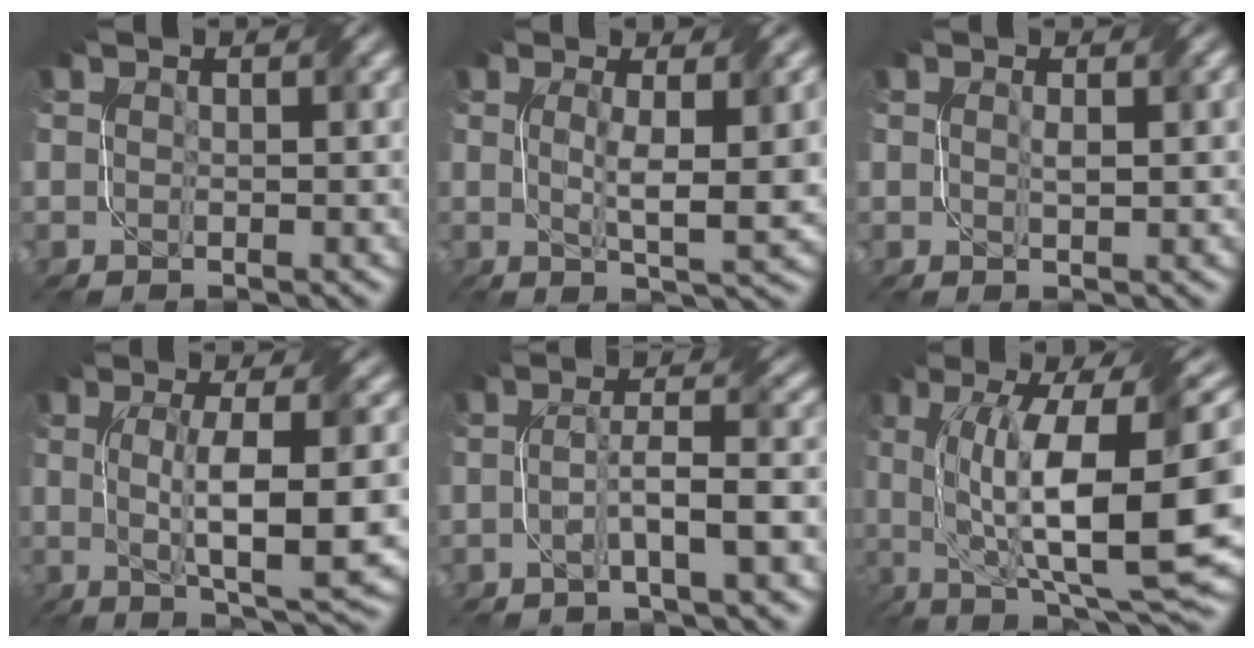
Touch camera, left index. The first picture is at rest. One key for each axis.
{"total": 5.0, "fx": 0.4, "fy": 0.8, "fz": 4.9, "tx": -0.079, "ty": -0.004, "tz": 0.008}
{"total": 1.2, "fx": 0.2, "fy": 0.2, "fz": 1.2, "tx": -0.019, "ty": 0.001, "tz": 0.004}
{"total": 8.0, "fx": -0.2, "fy": 1.6, "fz": 7.8, "tx": -0.123, "ty": 0.003, "tz": 0.000}
{"total": 4.1, "fx": -1.5, "fy": 0.4, "fz": 3.8, "tx": -0.068, "ty": 0.012, "tz": -0.030}
{"total": 15.2, "fx": 0.9, "fy": 4.3, "fz": 14.5, "tx": -0.225, "ty": 0.006, "tz": 0.025}